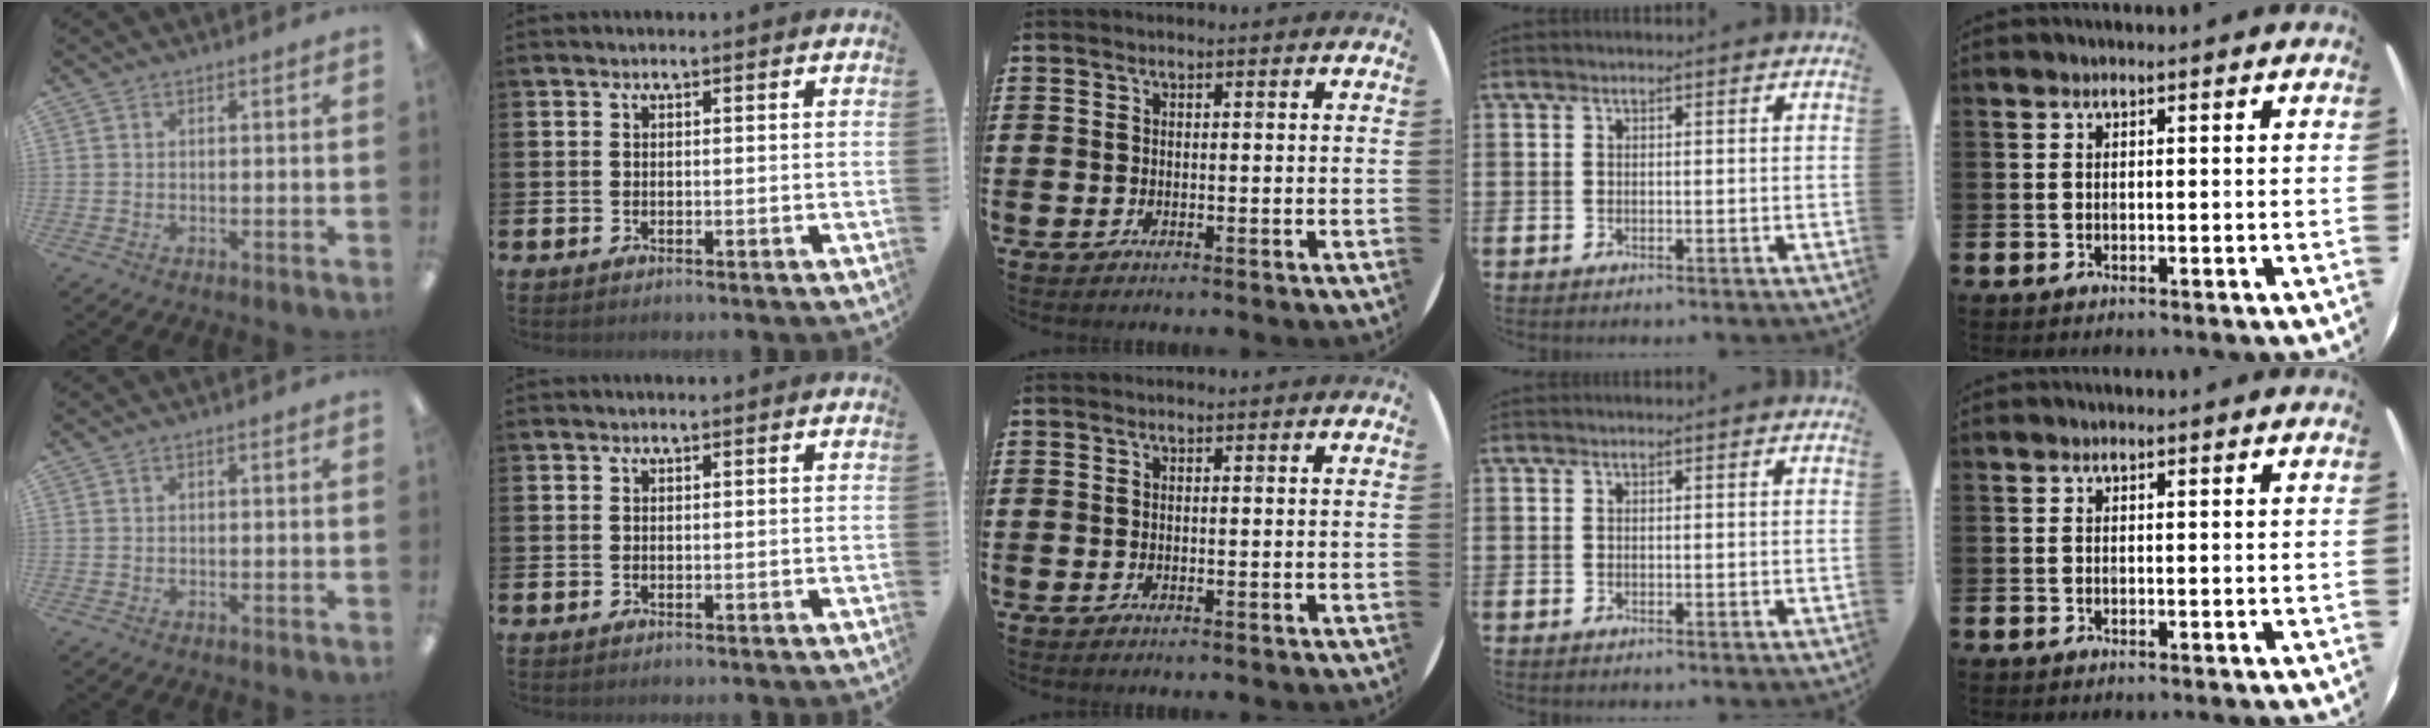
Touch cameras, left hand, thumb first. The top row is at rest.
{}